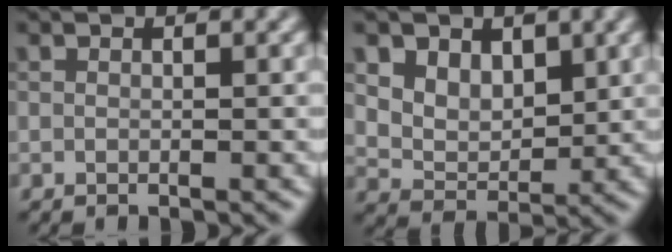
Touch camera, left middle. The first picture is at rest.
{"total": 4.6, "force": [2.4, 3.2, 2.2], "torque": [-0.058, -0.021, 0.057]}